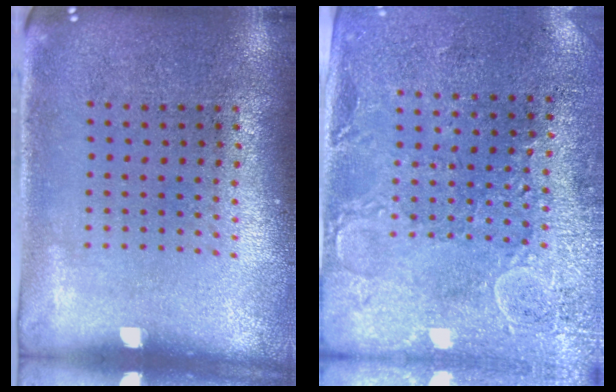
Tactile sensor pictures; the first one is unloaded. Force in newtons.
{"total": 2.9, "press": 2.6, "slide": 1.2}